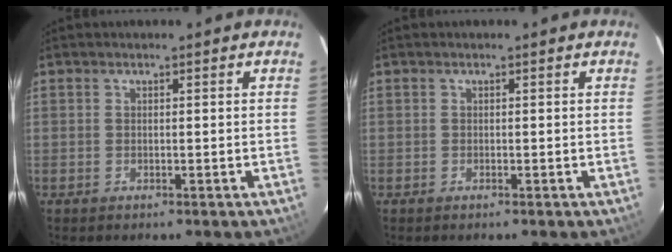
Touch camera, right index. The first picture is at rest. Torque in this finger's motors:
{"motor_torque": [0.03, -0.04, -0.03, -0.01]}